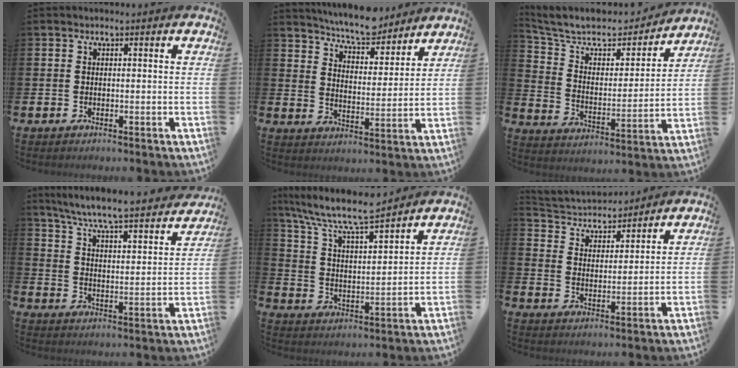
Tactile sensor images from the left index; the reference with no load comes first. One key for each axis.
{"total": 7.3, "fx": 7.0, "fy": 1.2, "fz": 1.5, "tx": -0.045, "ty": -0.044, "tz": 0.125}
{"total": 9.0, "fx": 7.6, "fy": 3.5, "fz": 3.2, "tx": -0.099, "ty": -0.054, "tz": 0.128}
{"total": 7.2, "fx": 6.7, "fy": 0.2, "fz": 2.7, "tx": -0.085, "ty": -0.055, "tz": 0.112}
{"total": 9.5, "fx": 8.5, "fy": 1.6, "fz": 4.1, "tx": -0.108, "ty": -0.052, "tz": 0.146}
{"total": 4.4, "fx": 4.1, "fy": 1.5, "fz": 0.1, "tx": -0.029, "ty": -0.031, "tz": 0.068}